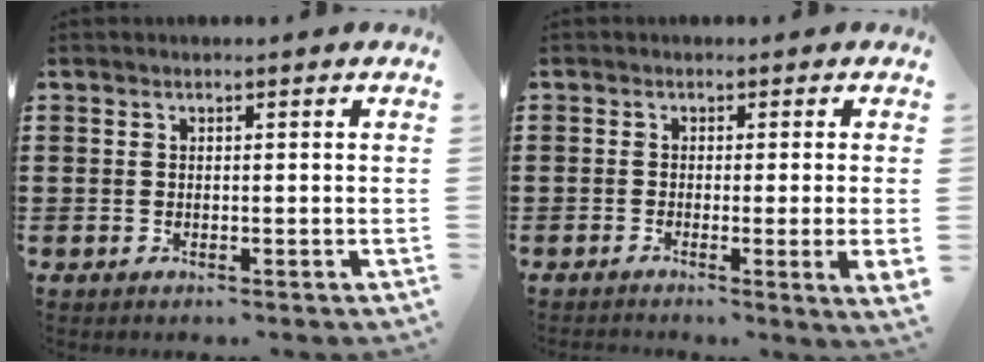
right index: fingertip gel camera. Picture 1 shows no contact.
{"total": 1.8, "force": [-0.5, -0.3, 1.7], "torque": [-0.029, -0.009, -0.009]}